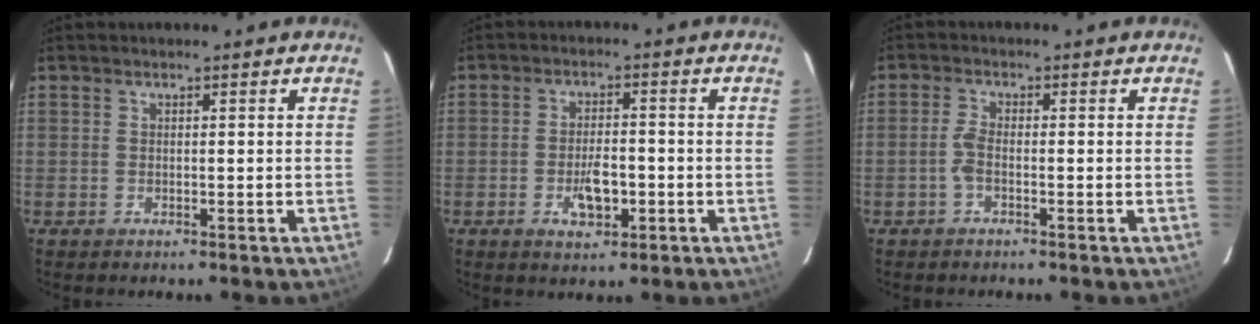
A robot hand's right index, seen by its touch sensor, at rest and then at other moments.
{"total": 5.8, "force": [-2.0, 2.6, 4.8], "torque": [-0.094, -0.002, -0.028]}
{"total": 2.2, "force": [-1.0, 0.6, 1.9], "torque": [-0.048, 0.004, -0.024]}